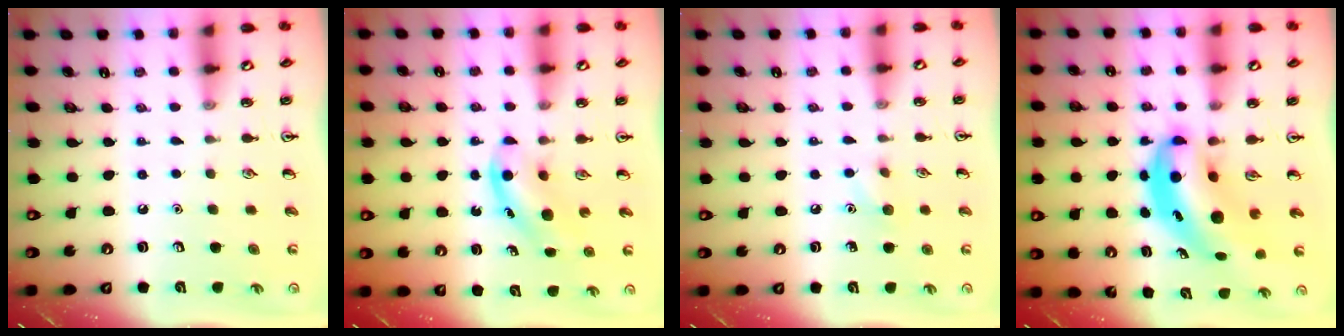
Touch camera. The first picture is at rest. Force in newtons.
{"total": 4.5, "press": 4.4, "slide": 1.1}
{"total": 5.9, "press": 5.6, "slide": 1.8}
{"total": 7.5, "press": 7.2, "slide": 2.3}